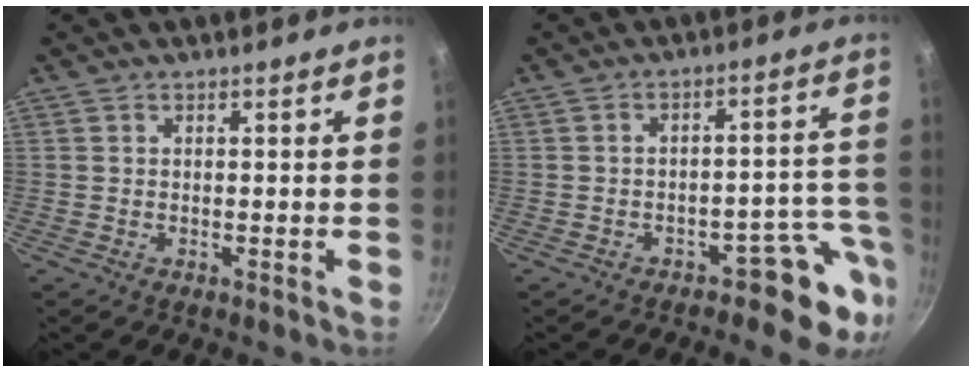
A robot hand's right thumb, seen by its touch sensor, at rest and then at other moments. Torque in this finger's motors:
{"motor_torque": [0.15, 0.29, 0.00, -0.12, -0.01]}